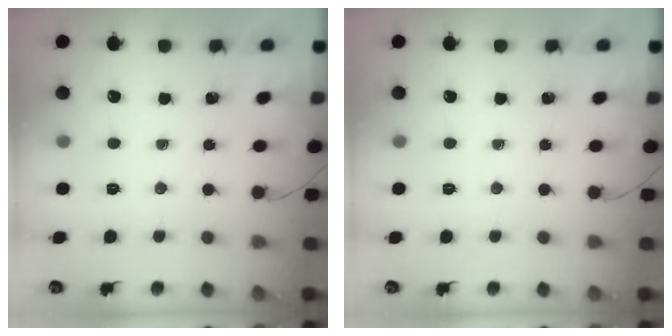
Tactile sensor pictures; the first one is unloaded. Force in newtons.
{"total": 0.0}